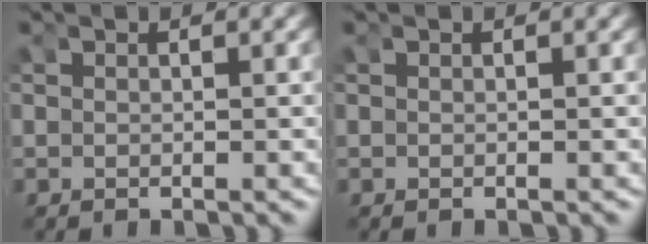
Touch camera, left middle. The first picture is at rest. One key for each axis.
{"total": 0.0}